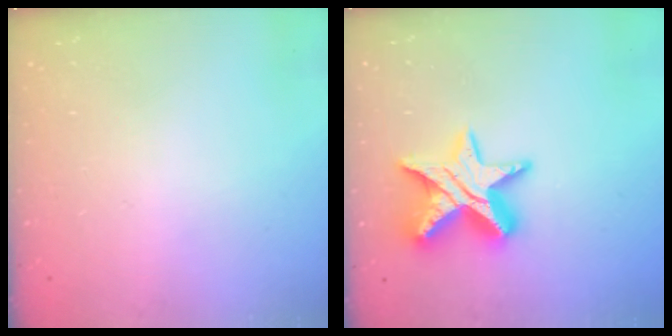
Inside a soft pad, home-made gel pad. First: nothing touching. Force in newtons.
{"total": 14.3, "press": 14.3, "slide": 1.0}